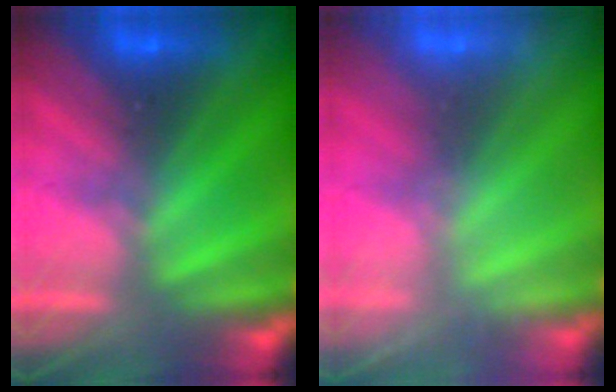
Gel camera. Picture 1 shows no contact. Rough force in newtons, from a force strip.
{"total": 2.5}